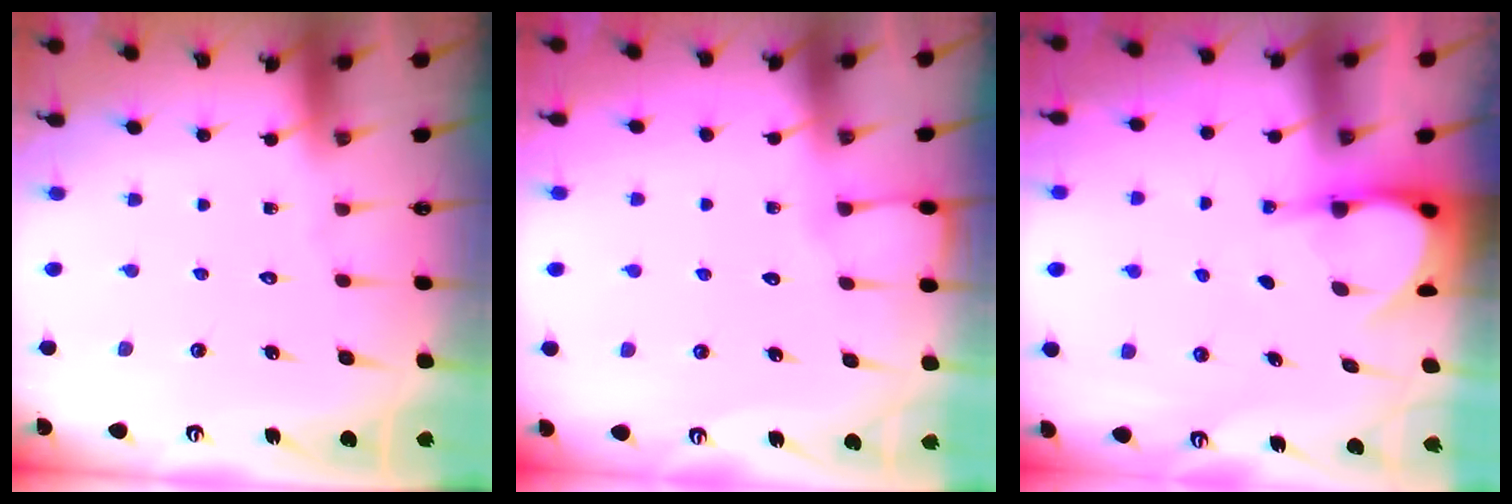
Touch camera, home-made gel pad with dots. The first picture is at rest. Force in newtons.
{"total": 2.9, "press": 2.9, "slide": 0.5}
{"total": 4.8, "press": 4.8, "slide": 0.3}